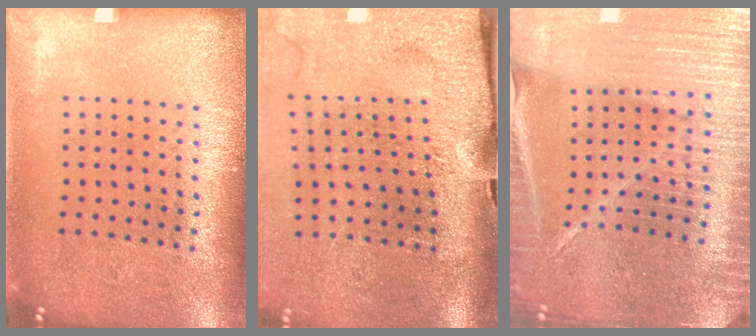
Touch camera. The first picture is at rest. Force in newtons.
{"total": 4.3, "press": 3.4, "slide": 2.6}
{"total": 4.9, "press": 4.5, "slide": 2.1}